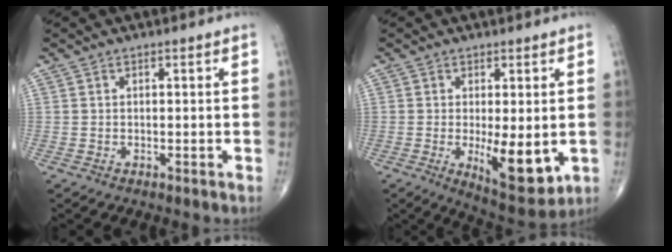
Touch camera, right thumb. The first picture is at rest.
{"total": 10.2, "force": [-1.6, 3.8, 9.4], "torque": [-0.127, -0.028, -0.012]}